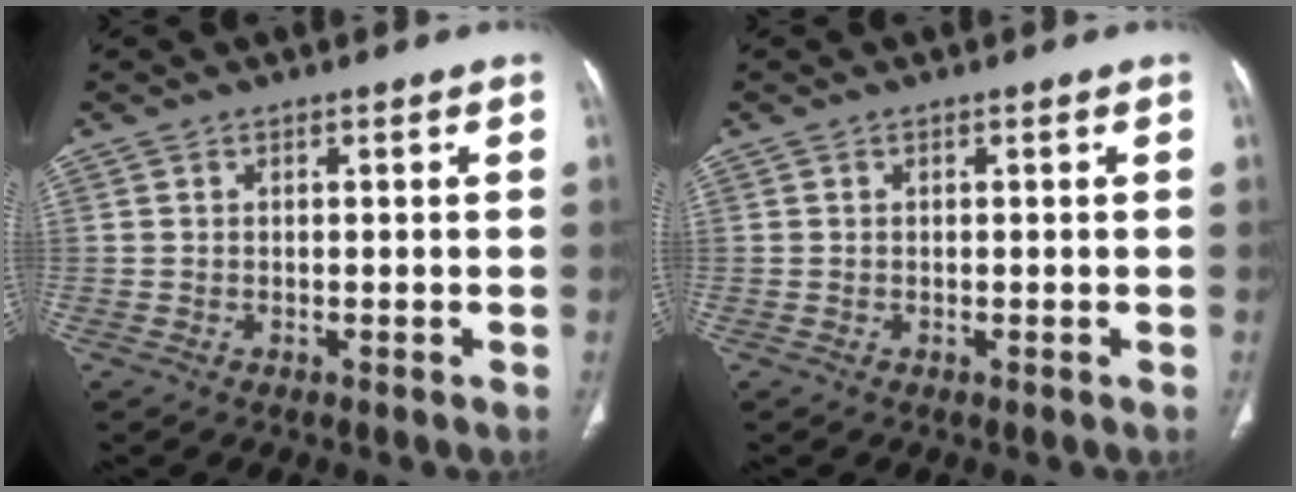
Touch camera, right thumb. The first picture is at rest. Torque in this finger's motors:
{"motor_torque": [0.13, 0.13, -0.01, -0.01, 0.03]}